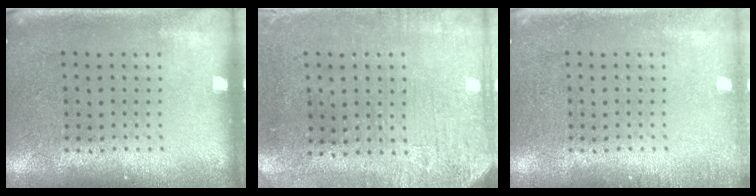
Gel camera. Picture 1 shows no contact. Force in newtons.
{"total": 3.2, "press": 2.5, "slide": 1.9}
{"total": 0.8, "press": 0.8, "slide": 0.0}